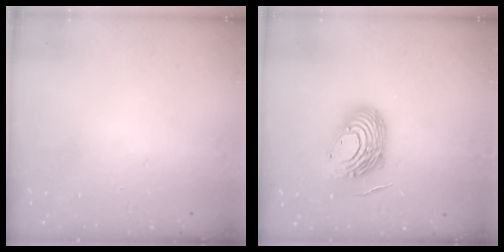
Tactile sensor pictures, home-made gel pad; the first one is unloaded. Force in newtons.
{"total": 13.3, "press": 13.1, "slide": 2.1}